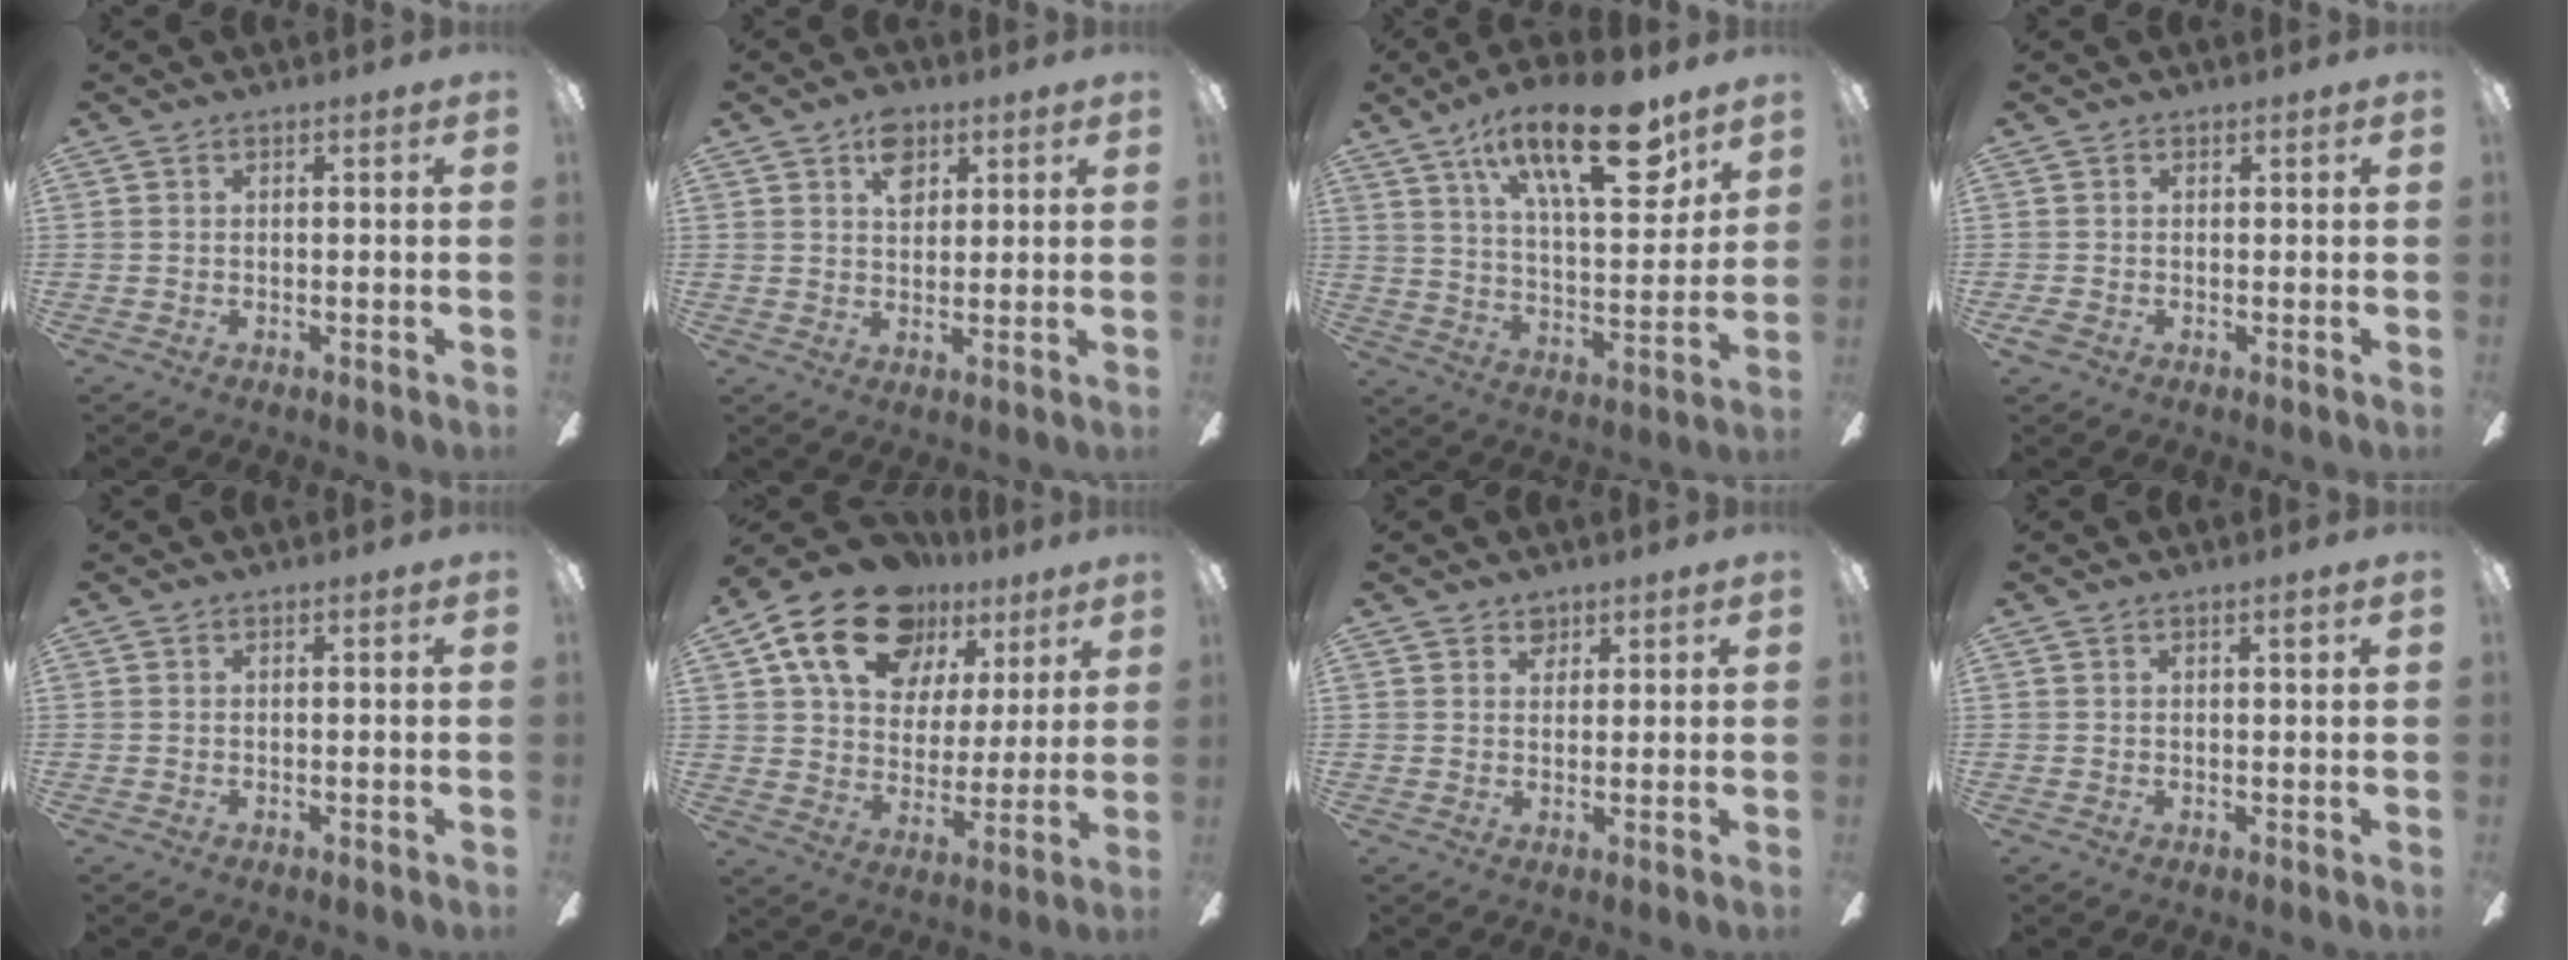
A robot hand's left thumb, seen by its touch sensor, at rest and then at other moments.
{"total": 6.5, "force": [3.4, 4.3, 3.5], "torque": [-0.039, -0.003, 0.057]}
{"total": 22.9, "force": [13.4, 8.6, 16.4], "torque": [-0.245, -0.065, 0.215]}
{"total": 1.5, "force": [-0.5, 1.3, 0.5], "torque": [-0.007, 0.003, -0.009]}
{"total": 0.0}
{"total": 18.9, "force": [11.8, 11.9, 8.8], "torque": [-0.157, -0.055, 0.216]}
{"total": 2.8, "force": [2.3, 1.7, 0.3], "torque": [0.005, -0.009, 0.040]}
{"total": 1.4, "force": [1.0, 0.0, 0.9], "torque": [-0.020, 0.001, 0.017]}